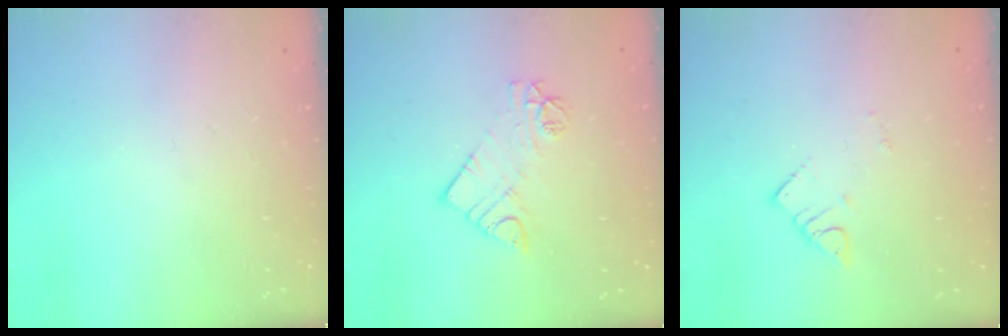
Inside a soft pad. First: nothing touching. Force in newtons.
{"total": 9.4, "press": 9.4, "slide": 0.7}
{"total": 2.7, "press": 2.7, "slide": 0.1}